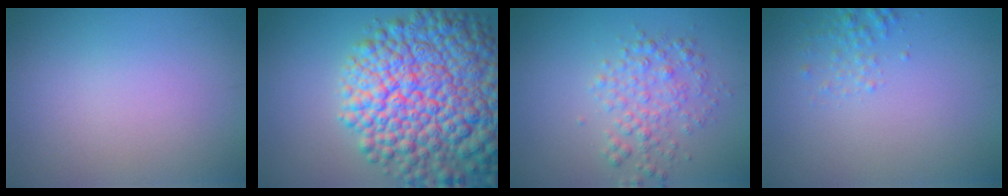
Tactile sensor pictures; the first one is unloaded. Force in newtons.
{"total": 14.8, "press": 14.8, "slide": 0.7}
{"total": 2.9, "press": 2.9, "slide": 0.0}
{"total": 1.3, "press": 1.3, "slide": 0.1}